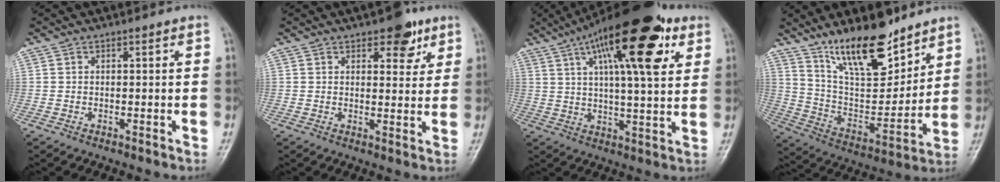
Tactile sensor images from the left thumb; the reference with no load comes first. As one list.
[{"total": 6.3, "force": [3.7, 3.3, 3.9], "torque": [-0.021, -0.016, 0.046]}, {"total": 21.7, "force": [9.9, 6.8, 18.2], "torque": [-0.266, -0.006, 0.150]}, {"total": 17.6, "force": [12.8, 6.2, 10.4], "torque": [-0.129, -0.083, 0.235]}]